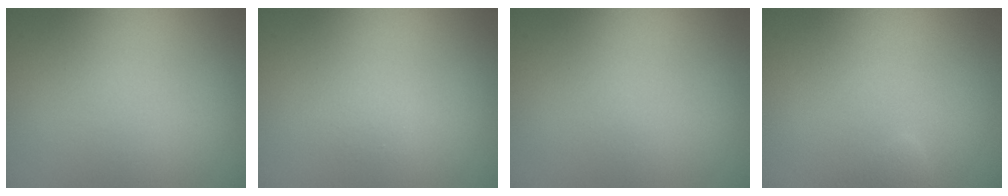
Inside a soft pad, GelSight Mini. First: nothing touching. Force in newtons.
{"total": 0.7, "press": 0.7, "slide": 0.1}
{"total": 0.0}
{"total": 0.8, "press": 0.8, "slide": 0.0}